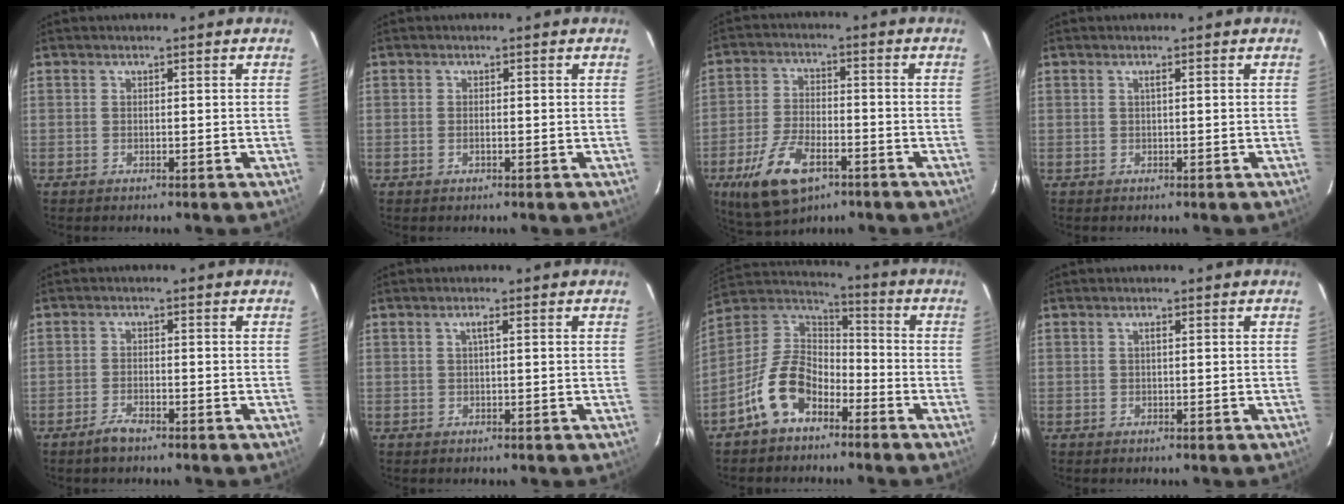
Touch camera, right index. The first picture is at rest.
{"total": 0.8, "force": [-0.3, 0.2, 0.7], "torque": [-0.015, 0.001, -0.005]}
{"total": 12.8, "force": [-6.9, 6.1, 8.9], "torque": [-0.193, -0.015, -0.120]}
{"total": 0.6, "force": [0.1, -0.2, 0.5], "torque": [-0.009, 0.003, 0.001]}
{"total": 3.0, "force": [-2.4, 0.8, 1.7], "torque": [-0.044, -0.001, -0.045]}
{"total": 1.1, "force": [0.2, -0.1, 1.1], "torque": [-0.018, 0.004, 0.002]}
{"total": 12.5, "force": [-7.0, 7.6, 7.1], "torque": [-0.155, 0.028, -0.134]}
{"total": 0.6, "force": [0.1, 0.1, 0.6], "torque": [-0.010, 0.004, 0.000]}